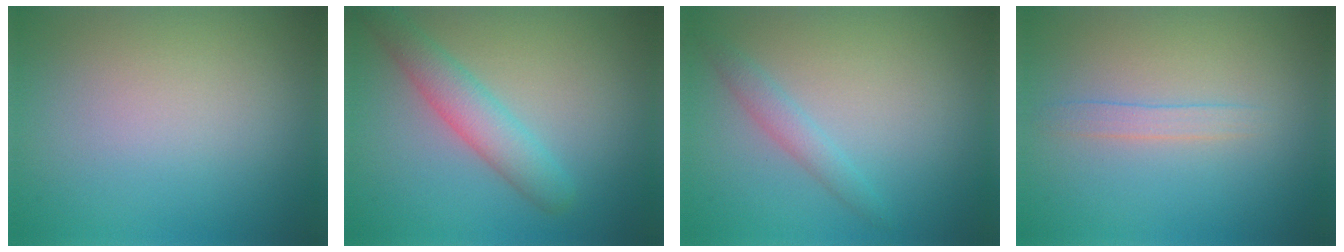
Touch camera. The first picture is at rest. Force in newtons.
{"total": 3.9, "press": 3.9, "slide": 0.2}
{"total": 1.7, "press": 1.7, "slide": 0.1}
{"total": 1.3, "press": 1.3, "slide": 0.1}